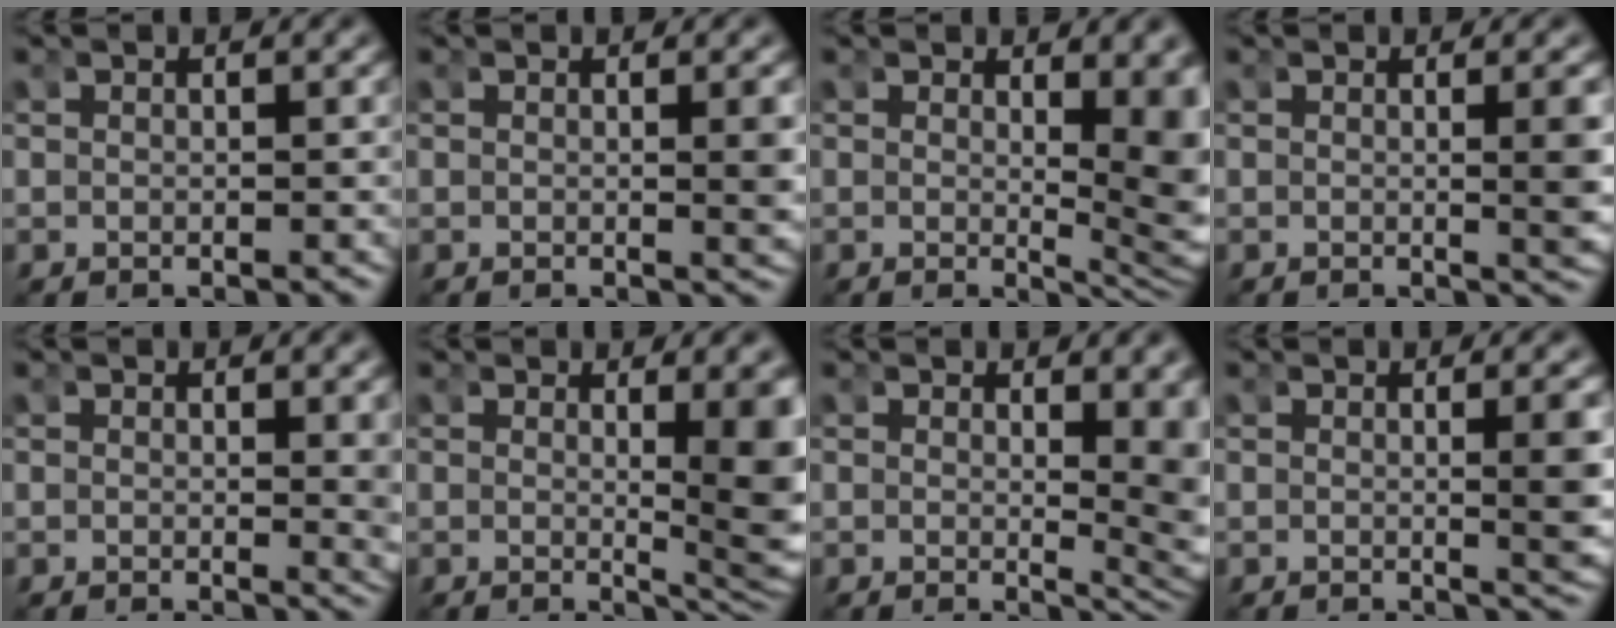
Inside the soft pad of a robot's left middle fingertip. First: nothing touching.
{"total": 1.2, "force": [0.0, -0.2, 1.2], "torque": [-0.009, -0.005, 0.000]}
{"total": 5.3, "force": [0.2, 1.3, 5.2], "torque": [-0.055, -0.025, 0.010]}
{"total": 2.3, "force": [-0.1, 0.0, 2.3], "torque": [-0.027, -0.005, -0.002]}
{"total": 1.4, "force": [0.2, 0.1, 1.3], "torque": [-0.011, -0.008, 0.004]}
{"total": 5.5, "force": [0.0, 0.8, 5.4], "torque": [-0.062, -0.017, 0.004]}
{"total": 3.8, "force": [0.2, 0.9, 3.7], "torque": [-0.035, -0.019, 0.008]}
{"total": 2.5, "force": [-0.1, 0.0, 2.5], "torque": [-0.029, -0.005, -0.001]}